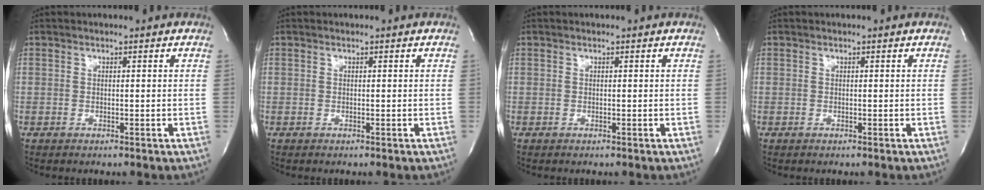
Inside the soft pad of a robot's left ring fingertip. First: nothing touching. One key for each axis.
{"total": 0.0}
{"total": 0.0}
{"total": 0.0}